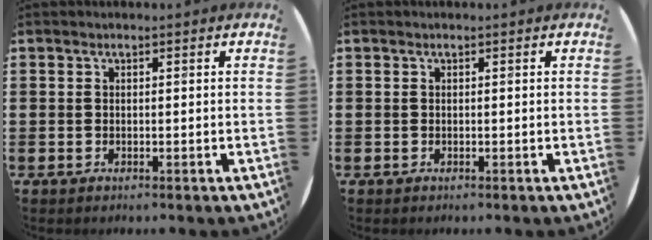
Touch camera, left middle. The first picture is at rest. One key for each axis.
{"total": 0.0}